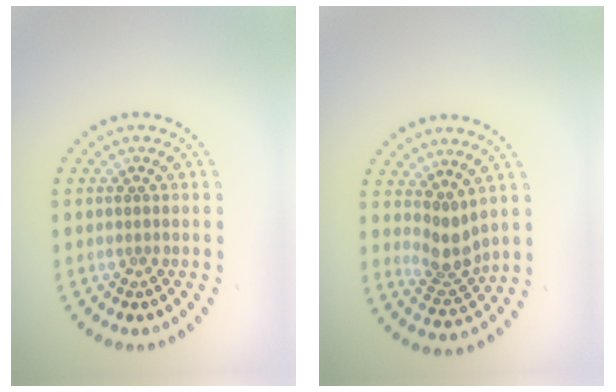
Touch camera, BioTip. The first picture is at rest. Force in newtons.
{"total": 2.7, "press": 2.1, "slide": 1.7}